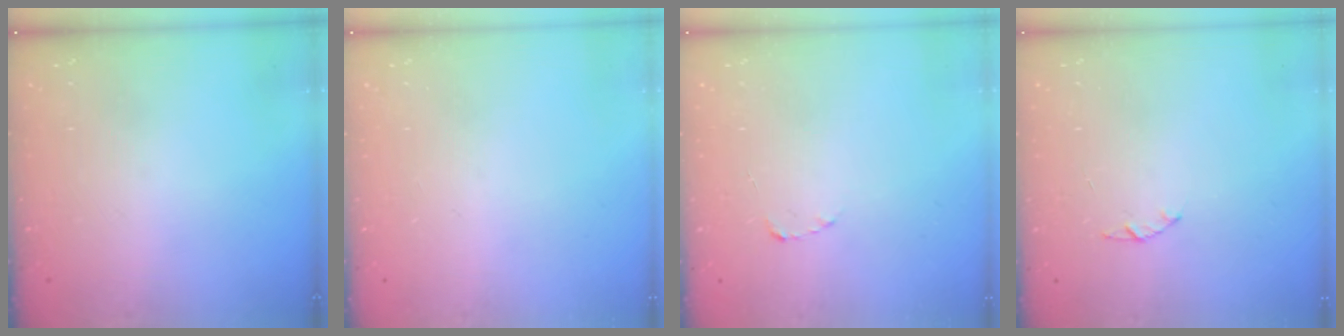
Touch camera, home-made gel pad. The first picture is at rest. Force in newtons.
{"total": 0.0}
{"total": 1.8, "press": 1.7, "slide": 0.3}
{"total": 1.0, "press": 0.9, "slide": 0.3}